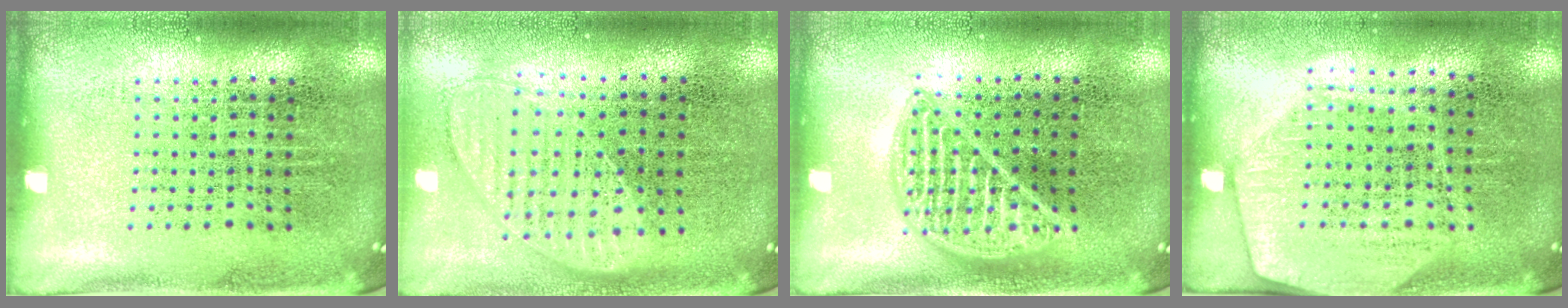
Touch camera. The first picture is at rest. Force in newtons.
{"total": 1.0, "press": 1.0, "slide": 0.2}
{"total": 2.3, "press": 2.3, "slide": 0.3}
{"total": 1.9, "press": 1.7, "slide": 0.9}